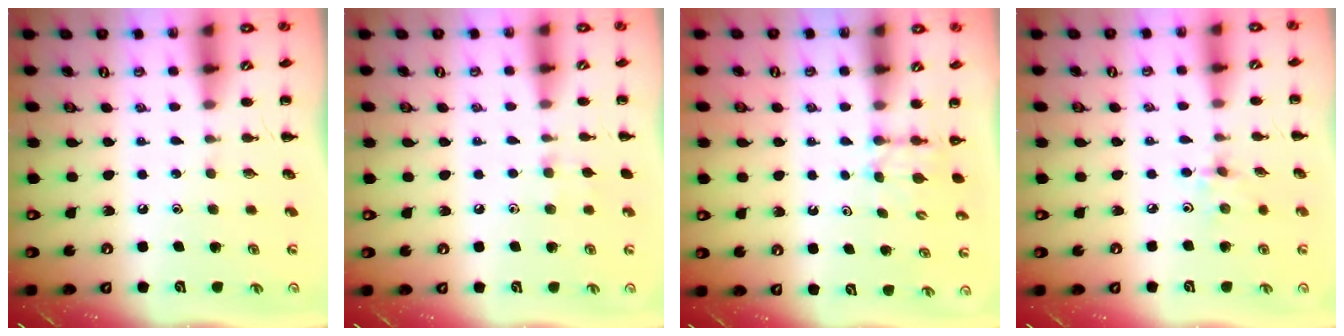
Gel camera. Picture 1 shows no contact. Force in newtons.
{"total": 5.6, "press": 5.3, "slide": 1.8}
{"total": 2.8, "press": 2.6, "slide": 1.1}
{"total": 2.8, "press": 2.6, "slide": 0.9}